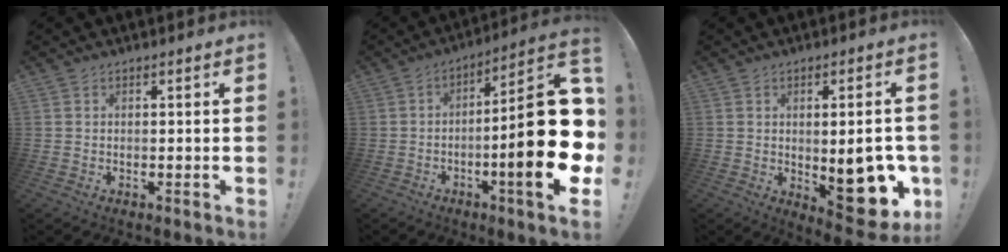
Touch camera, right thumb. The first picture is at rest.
{"total": 25.2, "force": [-3.6, 5.8, 24.2], "torque": [-0.354, 0.018, -0.053]}
{"total": 17.7, "force": [-3.4, 7.5, 15.6], "torque": [-0.171, 0.002, -0.036]}